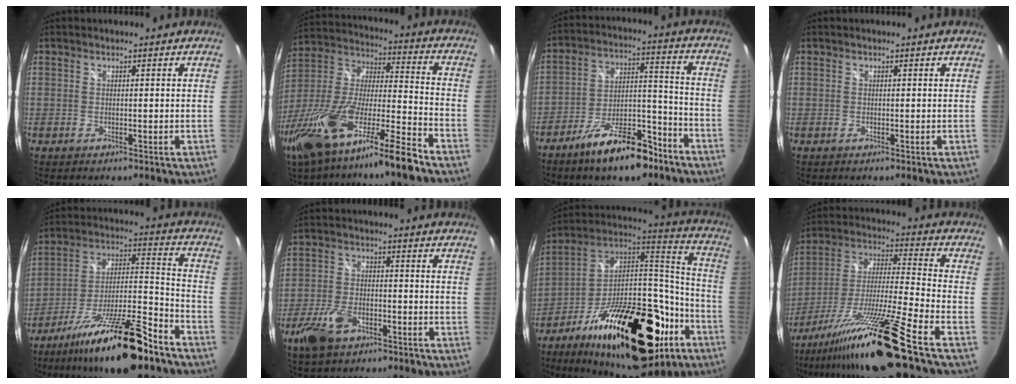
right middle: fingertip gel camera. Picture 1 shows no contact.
{"total": 22.8, "force": [-15.2, 2.4, 16.8], "torque": [-0.321, -0.042, -0.274]}
{"total": 15.1, "force": [-10.7, 5.3, 9.4], "torque": [-0.162, 0.014, -0.167]}
{"total": 0.0}
{"total": 20.8, "force": [-14.6, 3.9, 14.3], "torque": [-0.247, -0.010, -0.240]}
{"total": 8.8, "force": [-5.4, 4.6, 5.3], "torque": [-0.127, -0.005, -0.100]}
{"total": 34.4, "force": [-17.0, 15.5, 25.5], "torque": [-0.408, 0.022, -0.258]}
{"total": 20.0, "force": [-15.0, -3.1, 12.8], "torque": [-0.222, -0.048, -0.264]}